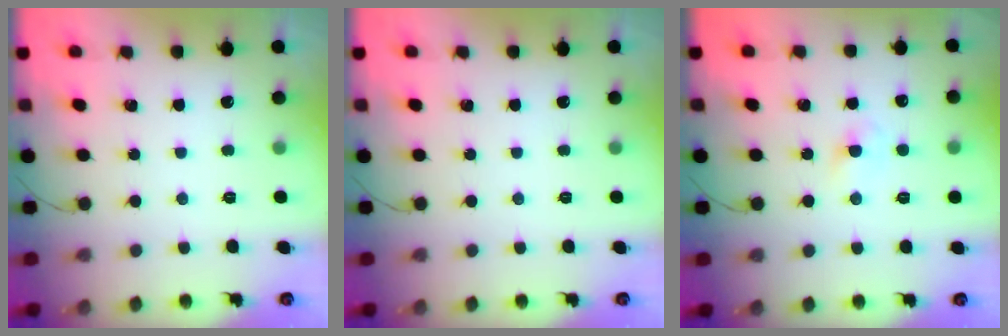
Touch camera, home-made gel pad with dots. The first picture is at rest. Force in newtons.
{"total": 0.0}
{"total": 2.7, "press": 2.5, "slide": 1.1}